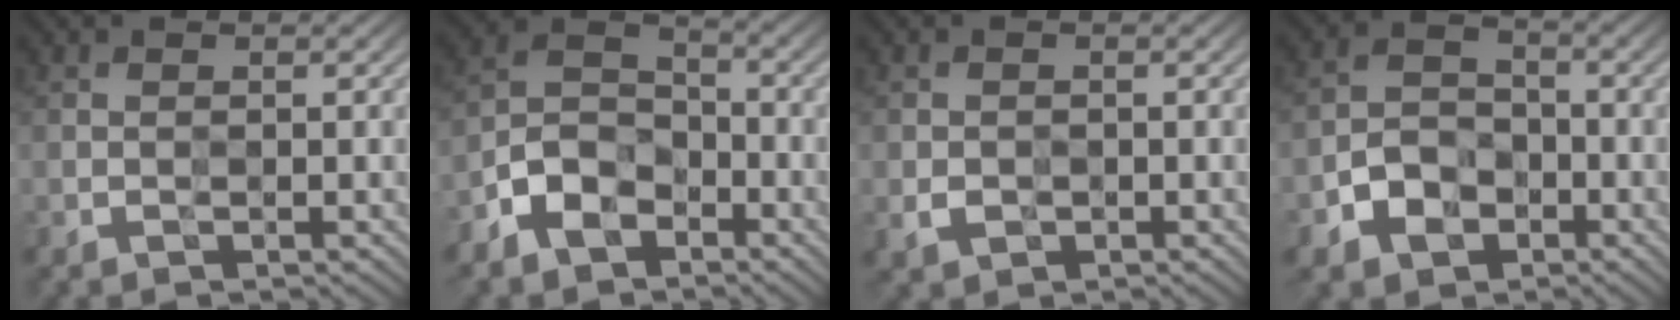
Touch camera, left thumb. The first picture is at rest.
{"total": 7.3, "force": [-4.7, 4.2, 3.7], "torque": [-0.083, 0.002, -0.108]}
{"total": 1.7, "force": [-0.6, 1.3, 0.9], "torque": [-0.018, -0.007, -0.013]}
{"total": 5.6, "force": [-2.9, 3.9, 2.9], "torque": [-0.057, 0.002, -0.064]}